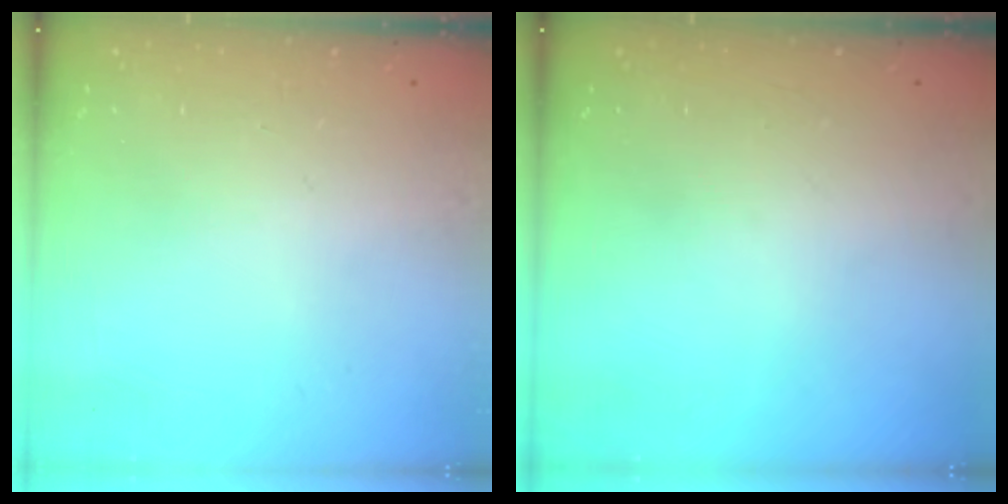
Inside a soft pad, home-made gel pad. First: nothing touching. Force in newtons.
{"total": 0.0}